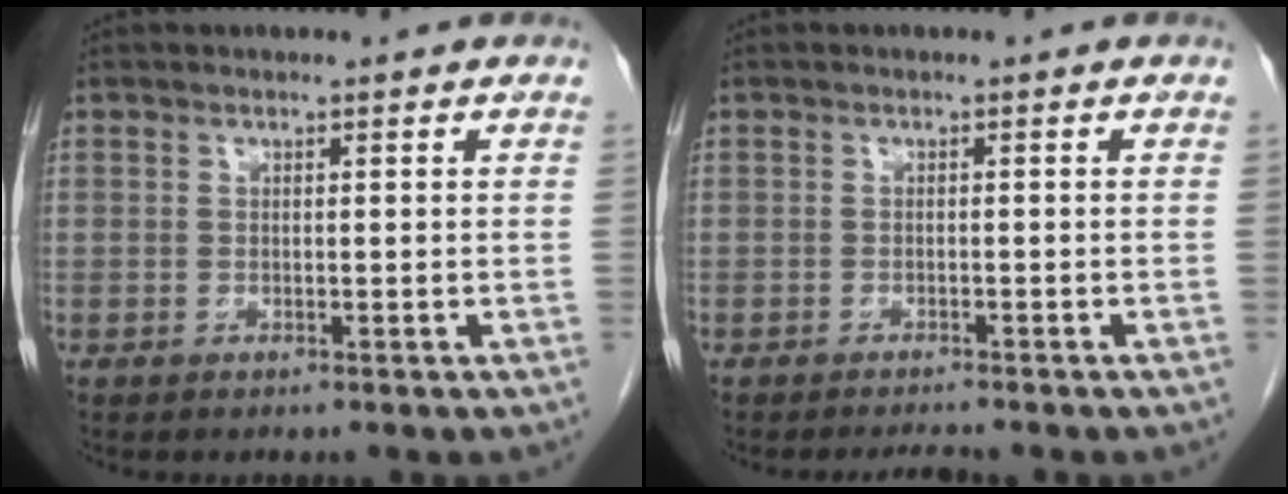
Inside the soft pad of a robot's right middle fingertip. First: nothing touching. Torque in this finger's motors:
{"motor_torque": [0.00, 0.02, -0.01, 0.00]}